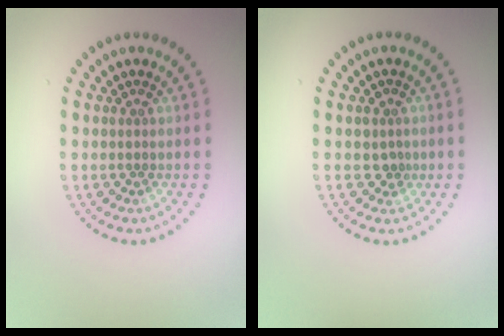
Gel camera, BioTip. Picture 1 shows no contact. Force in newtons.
{"total": 1.2, "press": 1.0, "slide": 0.7}